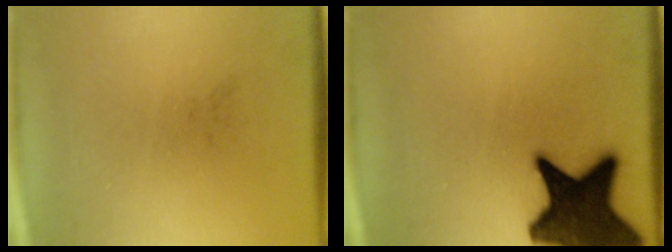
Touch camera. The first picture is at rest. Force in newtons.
{"total": 18.4}